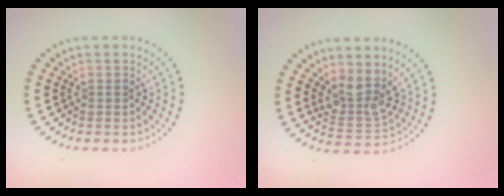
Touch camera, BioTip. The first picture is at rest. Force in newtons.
{"total": 3.5, "press": 2.8, "slide": 2.2}